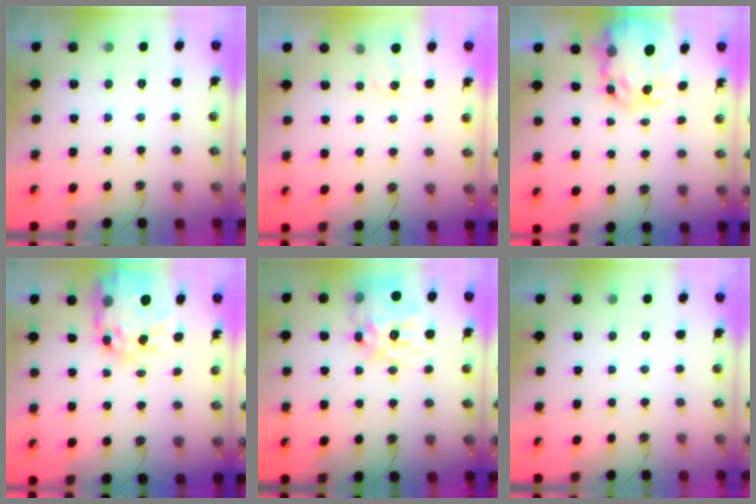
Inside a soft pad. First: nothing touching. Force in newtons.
{"total": 2.7, "press": 2.6, "slide": 0.4}
{"total": 10.8, "press": 10.8, "slide": 1.1}
{"total": 17.0, "press": 17.0, "slide": 1.6}
{"total": 19.5, "press": 19.5, "slide": 1.7}
{"total": 0.0}